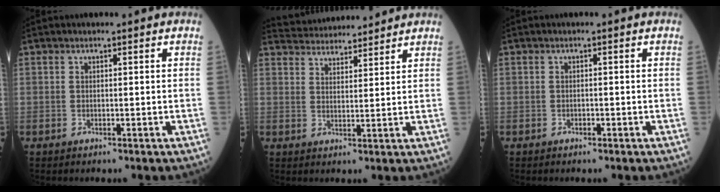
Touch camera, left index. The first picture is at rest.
{"total": 8.9, "force": [8.7, 1.2, 1.4], "torque": [-0.029, 0.026, 0.133]}
{"total": 0.5, "force": [-0.4, 0.2, 0.1], "torque": [-0.003, 0.000, -0.009]}